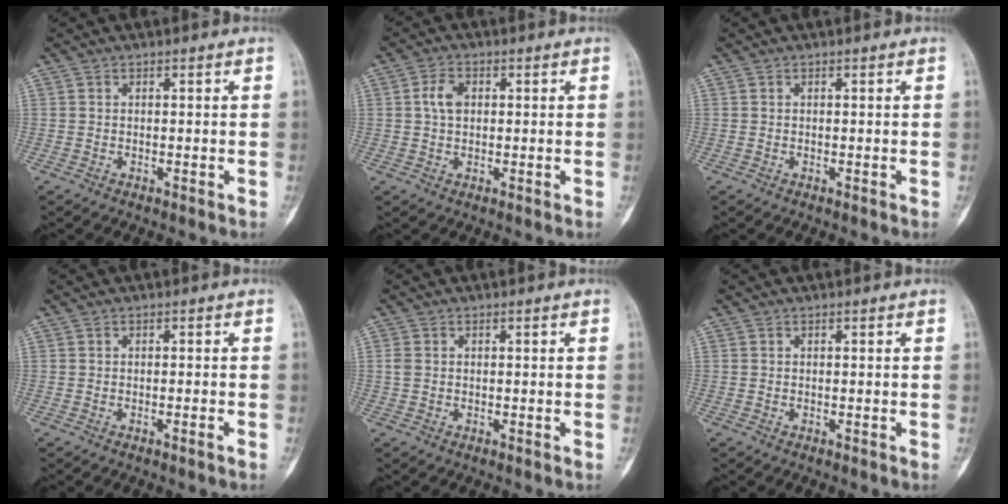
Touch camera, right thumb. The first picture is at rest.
{"total": 3.8, "force": [0.7, 2.6, 2.8], "torque": [-0.053, 0.005, 0.010]}
{"total": 0.0}
{"total": 0.9, "force": [-0.6, -0.1, 0.6], "torque": [-0.015, 0.004, -0.007]}
{"total": 1.3, "force": [0.1, 1.0, 0.8], "torque": [-0.024, 0.002, 0.002]}
{"total": 0.0}